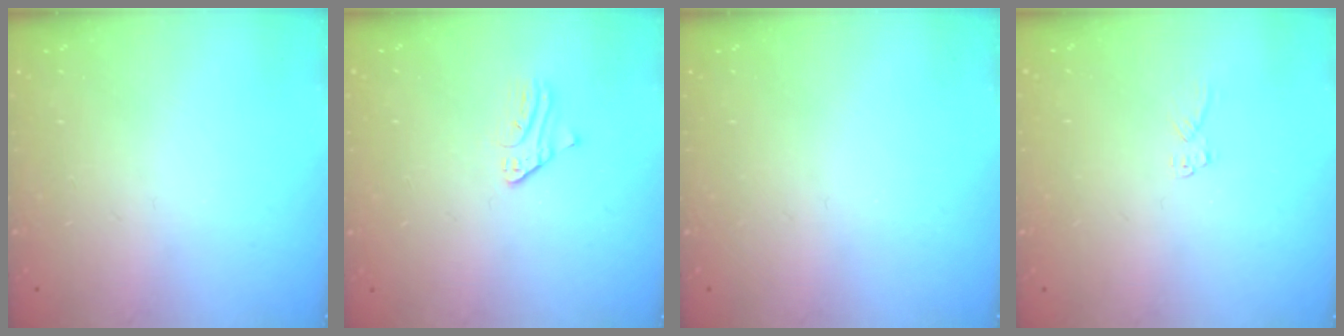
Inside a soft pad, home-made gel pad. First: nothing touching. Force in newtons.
{"total": 1.8, "press": 1.7, "slide": 0.2}
{"total": 0.0}
{"total": 4.4, "press": 4.4, "slide": 0.4}